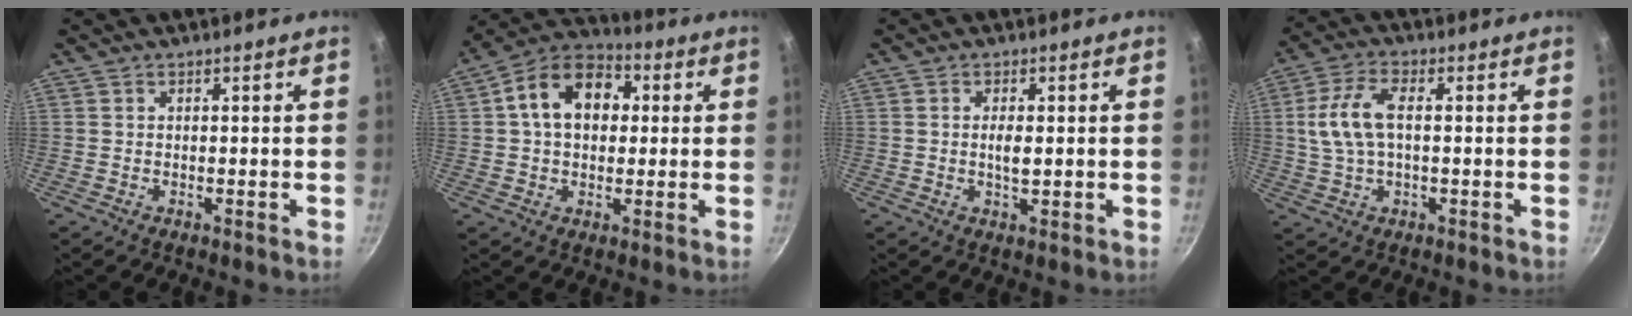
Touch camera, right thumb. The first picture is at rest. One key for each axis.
{"total": 13.5, "fx": 2.3, "fy": 9.6, "fz": 9.1, "tx": -0.114, "ty": 0.025, "tz": 0.018}
{"total": 3.0, "fx": 0.1, "fy": 1.2, "fz": 2.7, "tx": -0.048, "ty": -0.001, "tz": -0.001}
{"total": 9.2, "fx": 0.8, "fy": 4.7, "fz": 7.9, "tx": -0.165, "ty": 0.021, "tz": 0.011}